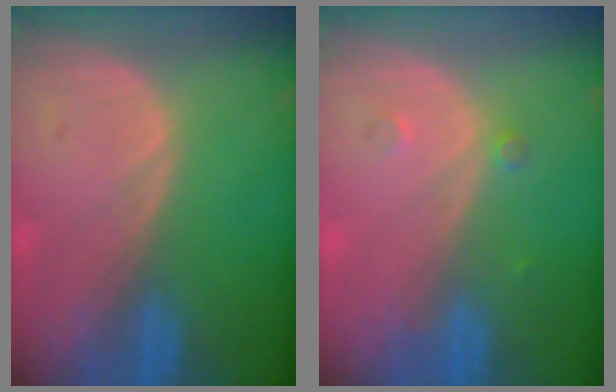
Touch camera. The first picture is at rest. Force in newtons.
{"total": 1.3, "press": 1.3, "slide": 0.1}